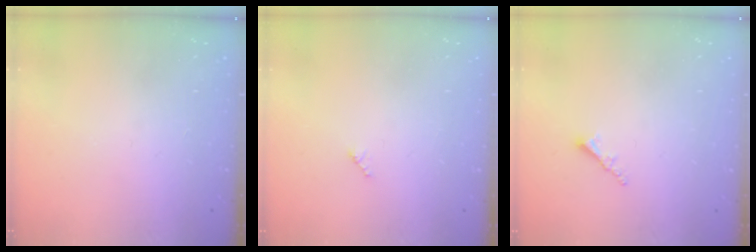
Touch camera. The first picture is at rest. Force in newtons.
{"total": 2.5, "press": 2.5, "slide": 0.3}
{"total": 1.7, "press": 1.7, "slide": 0.3}